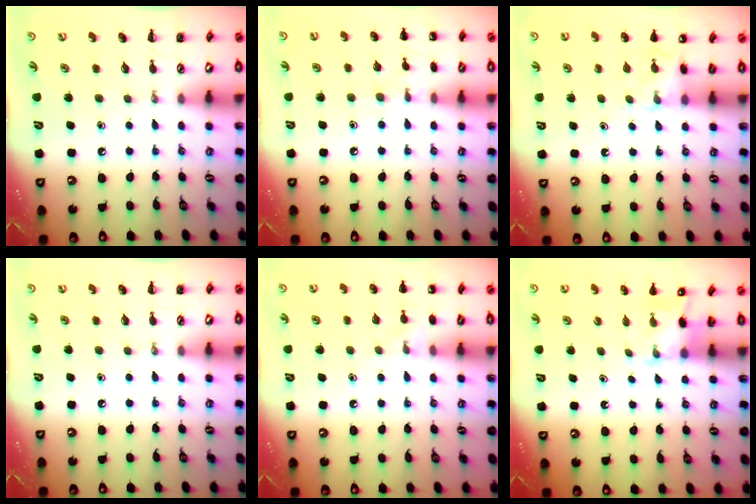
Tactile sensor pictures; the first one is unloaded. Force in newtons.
{"total": 6.3, "press": 6.1, "slide": 1.8}
{"total": 6.1, "press": 5.9, "slide": 1.6}
{"total": 0.0}
{"total": 6.5, "press": 6.2, "slide": 1.9}
{"total": 3.7, "press": 3.6, "slide": 0.8}